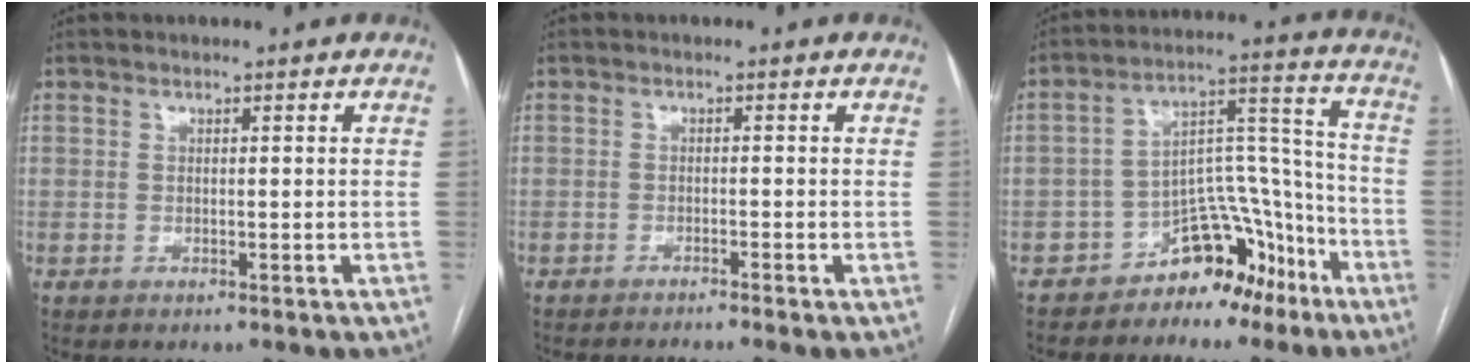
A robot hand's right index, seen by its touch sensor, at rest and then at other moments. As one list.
[{"total": 3.8, "force": [-3.1, -0.9, 1.8], "torque": [-0.016, 0.003, -0.046]}, {"total": 10.7, "force": [-7.6, 5.8, 4.8], "torque": [-0.061, 0.067, -0.117]}]